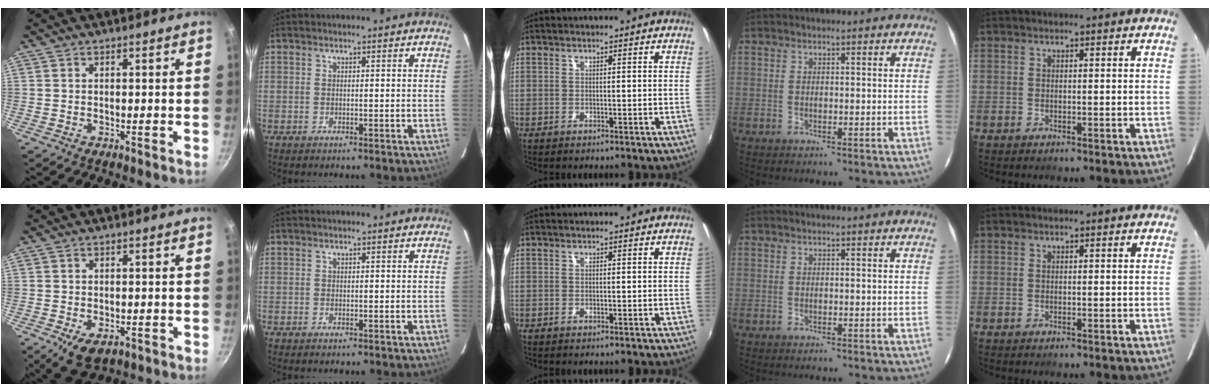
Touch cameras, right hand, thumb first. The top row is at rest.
{"thumb": {"total": 5.8, "force": [-2.2, 3.6, 4.0], "torque": [-0.055, -0.001, -0.026]}}